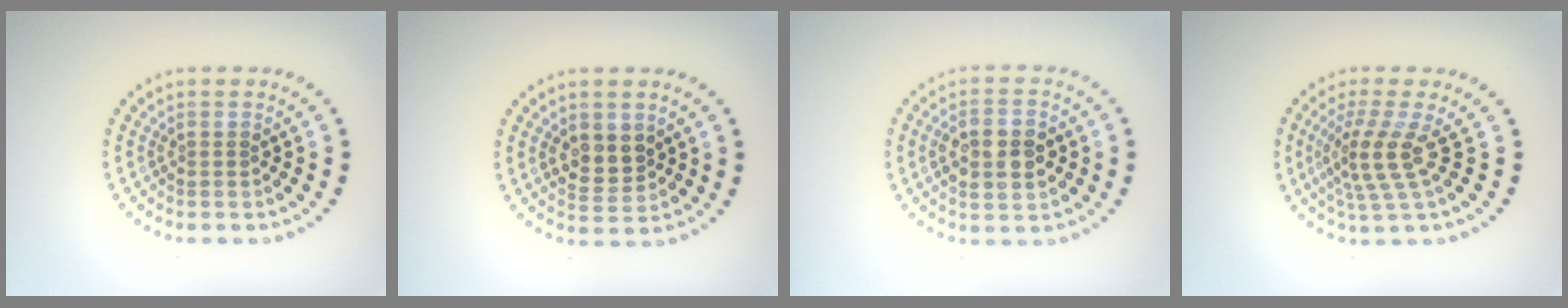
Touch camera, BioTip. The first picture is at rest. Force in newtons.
{"total": 2.7, "press": 2.6, "slide": 0.8}
{"total": 4.3, "press": 4.2, "slide": 0.5}
{"total": 3.4, "press": 2.6, "slide": 2.2}